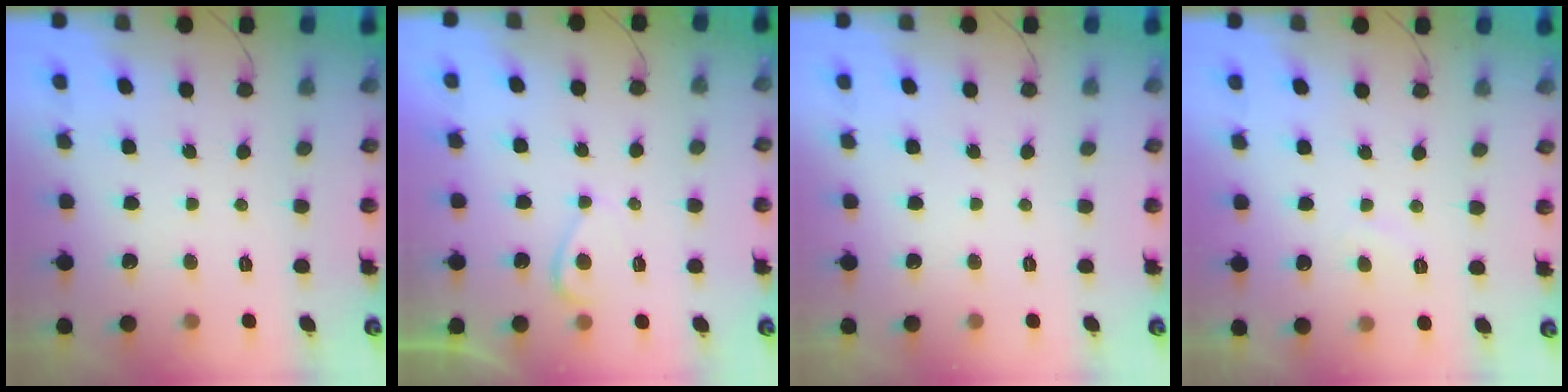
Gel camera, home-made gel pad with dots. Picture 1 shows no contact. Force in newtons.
{"total": 2.1, "press": 2.0, "slide": 0.5}
{"total": 0.0}
{"total": 1.5, "press": 1.4, "slide": 0.6}